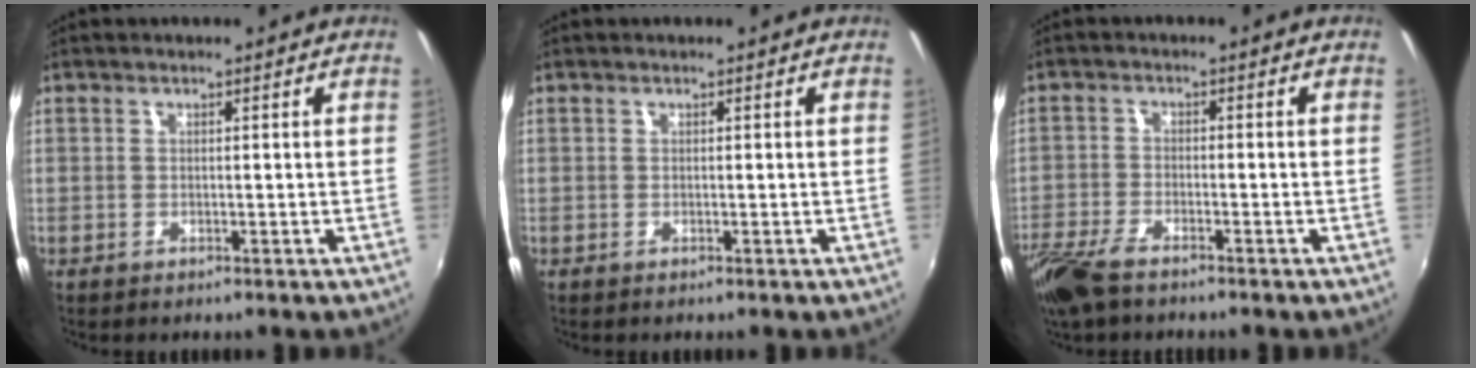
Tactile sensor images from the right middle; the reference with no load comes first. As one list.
[{"total": 0.0}, {"total": 8.1, "force": [-6.1, 2.6, 4.7], "torque": [-0.125, -0.026, -0.122]}]